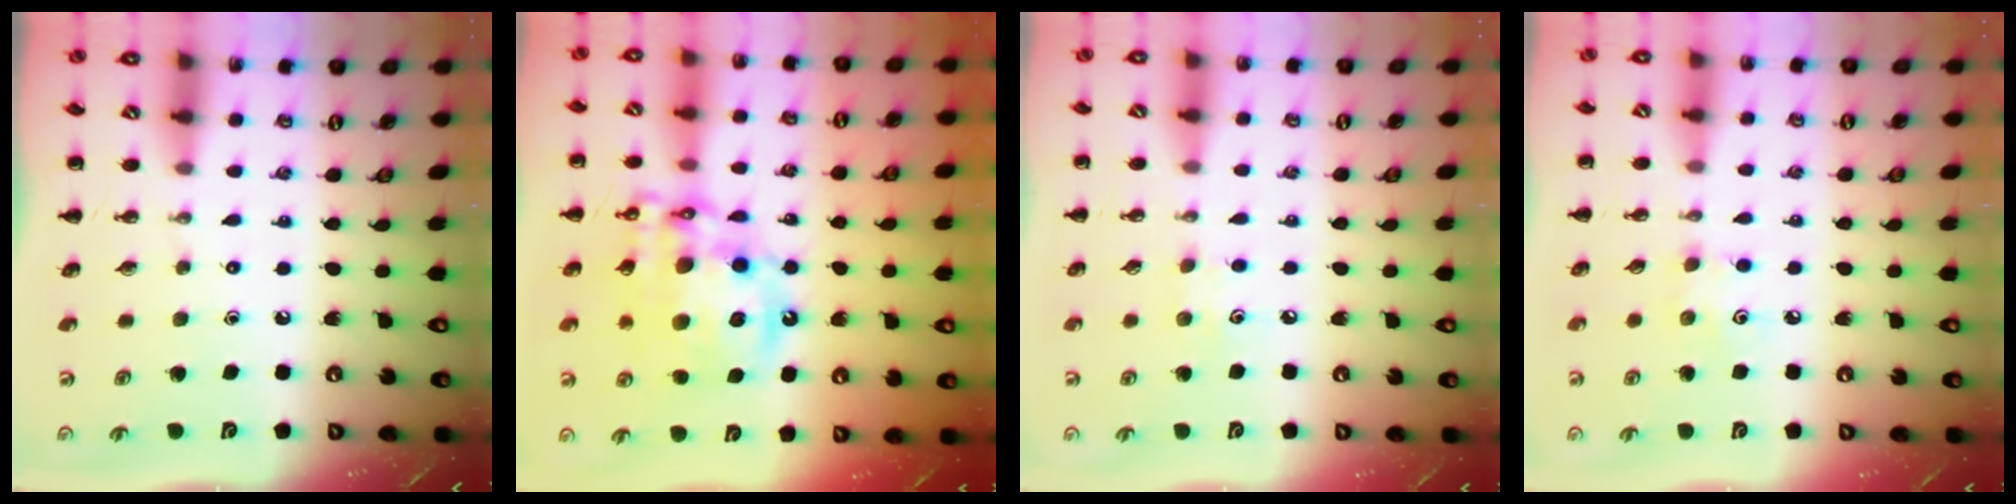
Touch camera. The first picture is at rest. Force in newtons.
{"total": 17.5, "press": 17.0, "slide": 3.8}
{"total": 4.8, "press": 4.7, "slide": 1.3}
{"total": 4.0, "press": 3.9, "slide": 1.1}